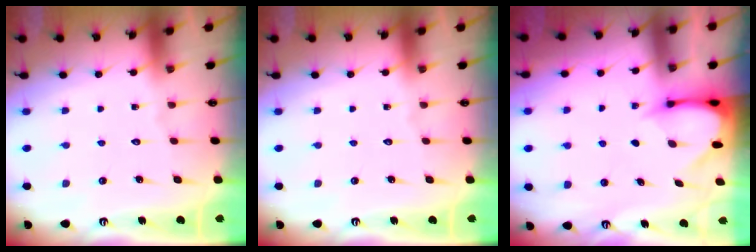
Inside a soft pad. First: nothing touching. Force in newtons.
{"total": 0.0}
{"total": 3.4, "press": 3.4, "slide": 0.3}